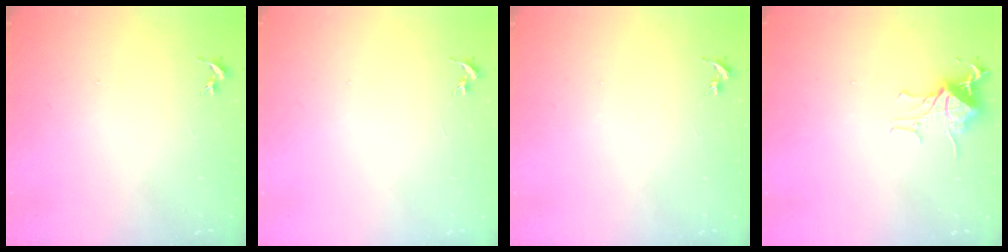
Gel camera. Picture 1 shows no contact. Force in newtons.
{"total": 0.0}
{"total": 0.0}
{"total": 11.3, "press": 11.3, "slide": 0.9}